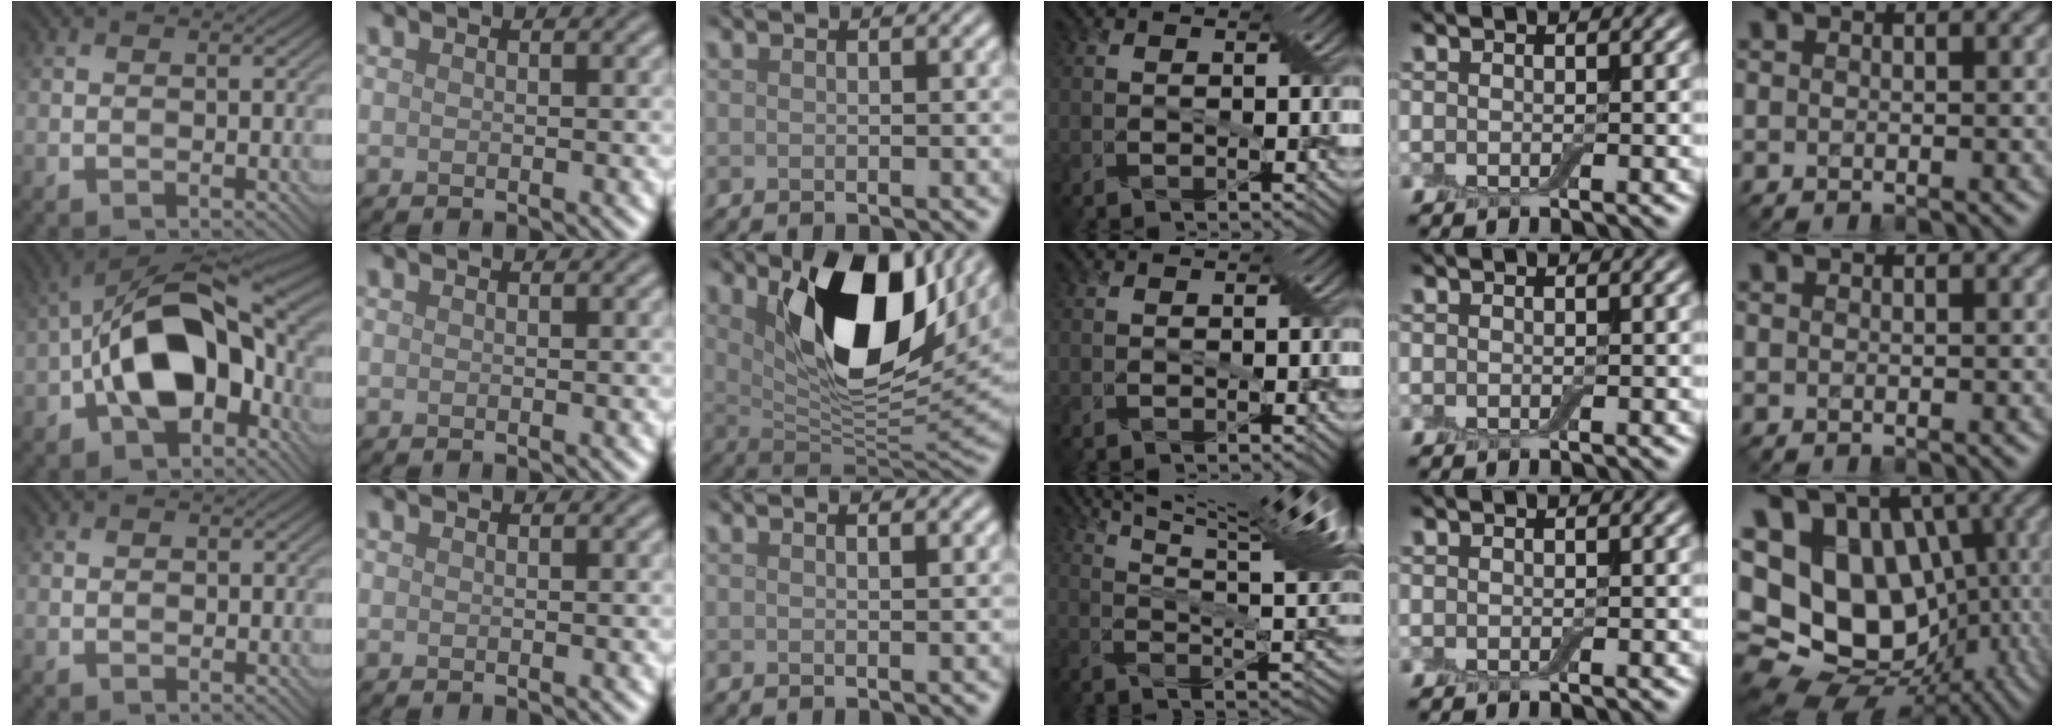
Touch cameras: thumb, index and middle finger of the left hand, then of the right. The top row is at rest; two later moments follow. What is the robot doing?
{"motion": "cut", "object": "cling film"}